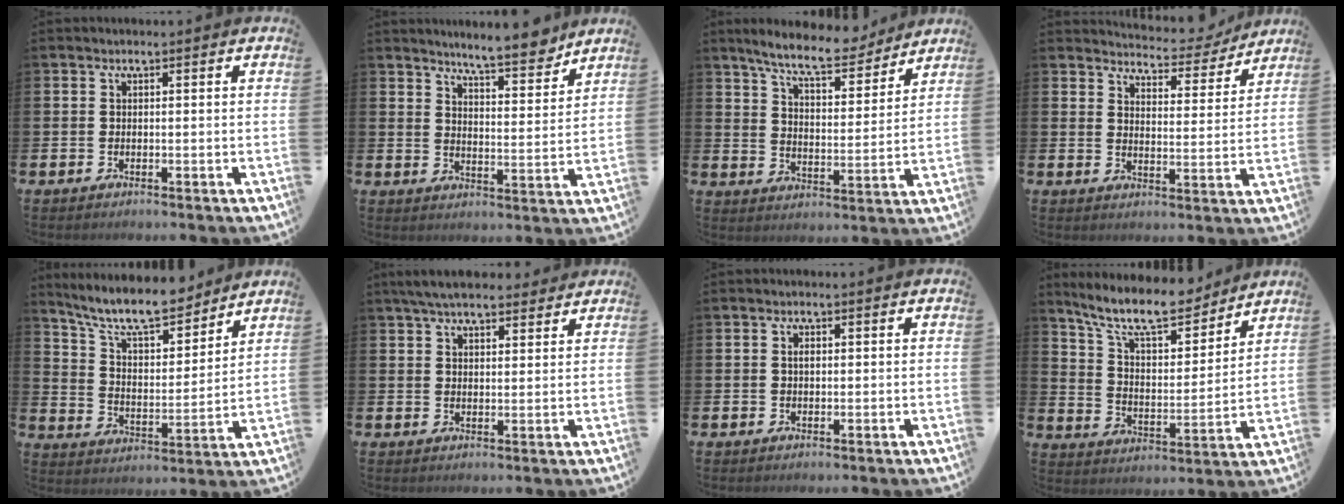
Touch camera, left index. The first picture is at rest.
{"total": 7.6, "force": [7.2, 0.7, 2.4], "torque": [-0.049, -0.043, 0.125]}
{"total": 9.2, "force": [8.4, 1.6, 3.3], "torque": [-0.083, -0.046, 0.149]}
{"total": 5.3, "force": [5.2, 0.9, 0.4], "torque": [-0.019, -0.040, 0.088]}
{"total": 9.9, "force": [8.9, 2.3, 3.7], "torque": [-0.098, -0.056, 0.156]}
{"total": 5.5, "force": [5.0, 1.4, 1.7], "torque": [-0.046, -0.010, 0.094]}
{"total": 1.0, "force": [0.3, 0.6, 0.8], "torque": [-0.007, 0.002, 0.002]}
{"total": 11.6, "force": [10.2, 2.9, 4.8], "torque": [-0.122, -0.060, 0.180]}